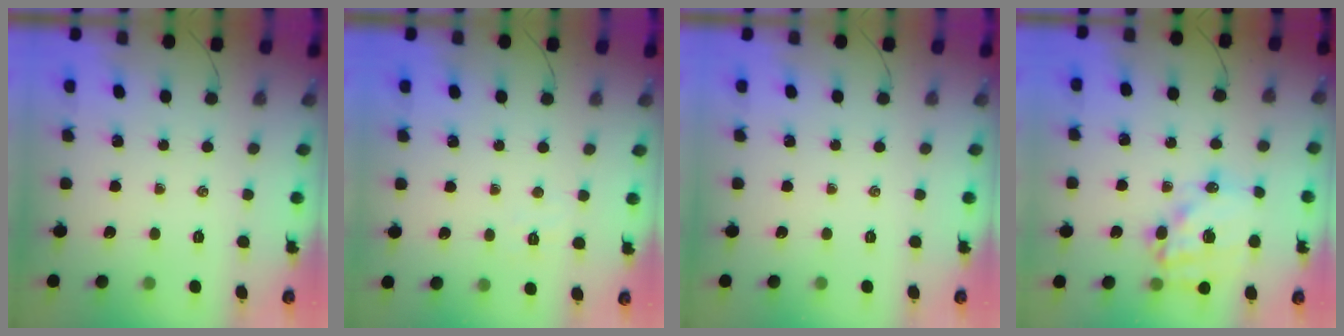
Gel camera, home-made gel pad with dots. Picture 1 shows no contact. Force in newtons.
{"total": 3.8, "press": 3.7, "slide": 0.8}
{"total": 0.0}
{"total": 16.3, "press": 15.9, "slide": 3.5}